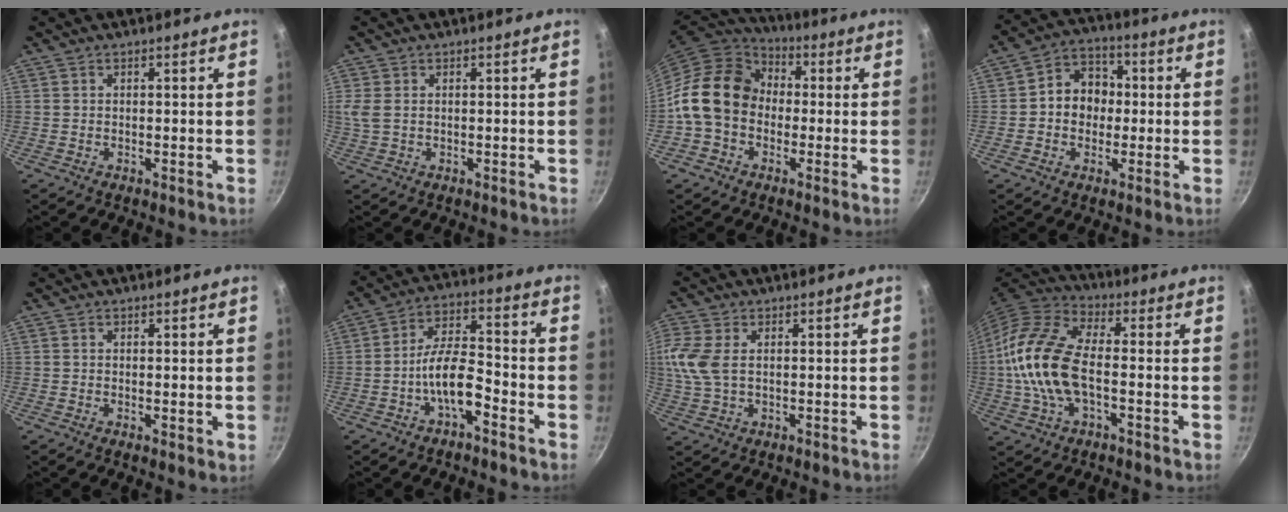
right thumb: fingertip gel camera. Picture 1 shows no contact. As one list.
[{"total": 3.3, "force": [0.5, 2.3, 2.3], "torque": [-0.050, 0.001, 0.012]}, {"total": 15.2, "force": [-0.7, 12.2, 8.9], "torque": [-0.127, 0.038, -0.029]}, {"total": 9.3, "force": [0.0, 7.8, 5.1], "torque": [-0.038, 0.021, -0.014]}, {"total": 1.1, "force": [0.3, 0.5, 0.9], "torque": [-0.015, -0.003, 0.003]}, {"total": 9.3, "force": [-4.3, 3.9, 7.3], "torque": [-0.118, 0.049, -0.081]}, {"total": 8.2, "force": [1.2, 5.1, 6.3], "torque": [-0.142, 0.006, 0.023]}, {"total": 16.7, "force": [-1.5, 8.8, 14.1], "torque": [-0.276, 0.033, -0.044]}]